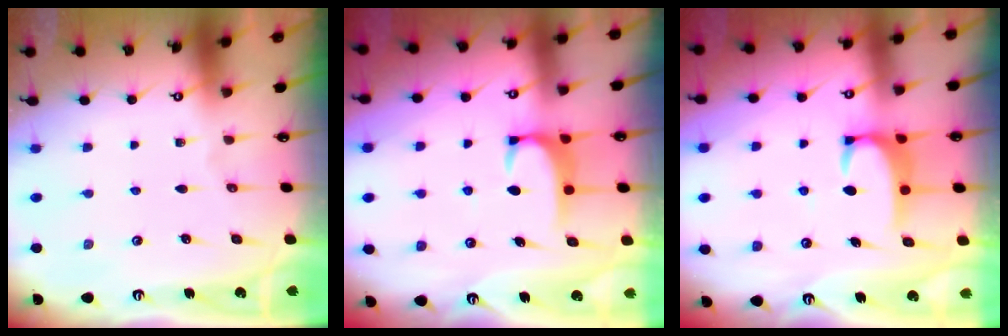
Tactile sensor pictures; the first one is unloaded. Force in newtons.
{"total": 2.5, "press": 2.4, "slide": 0.6}
{"total": 2.9, "press": 2.9, "slide": 0.3}